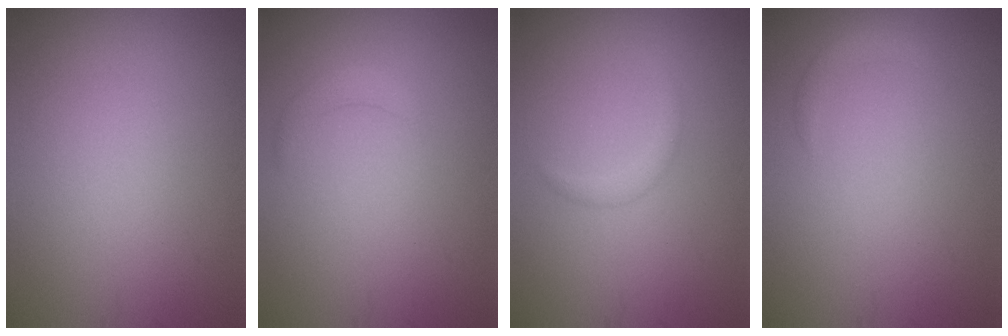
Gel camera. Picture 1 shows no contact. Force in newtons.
{"total": 1.3, "press": 1.3, "slide": 0.1}
{"total": 1.1, "press": 1.1, "slide": 0.0}
{"total": 1.3, "press": 1.3, "slide": 0.1}